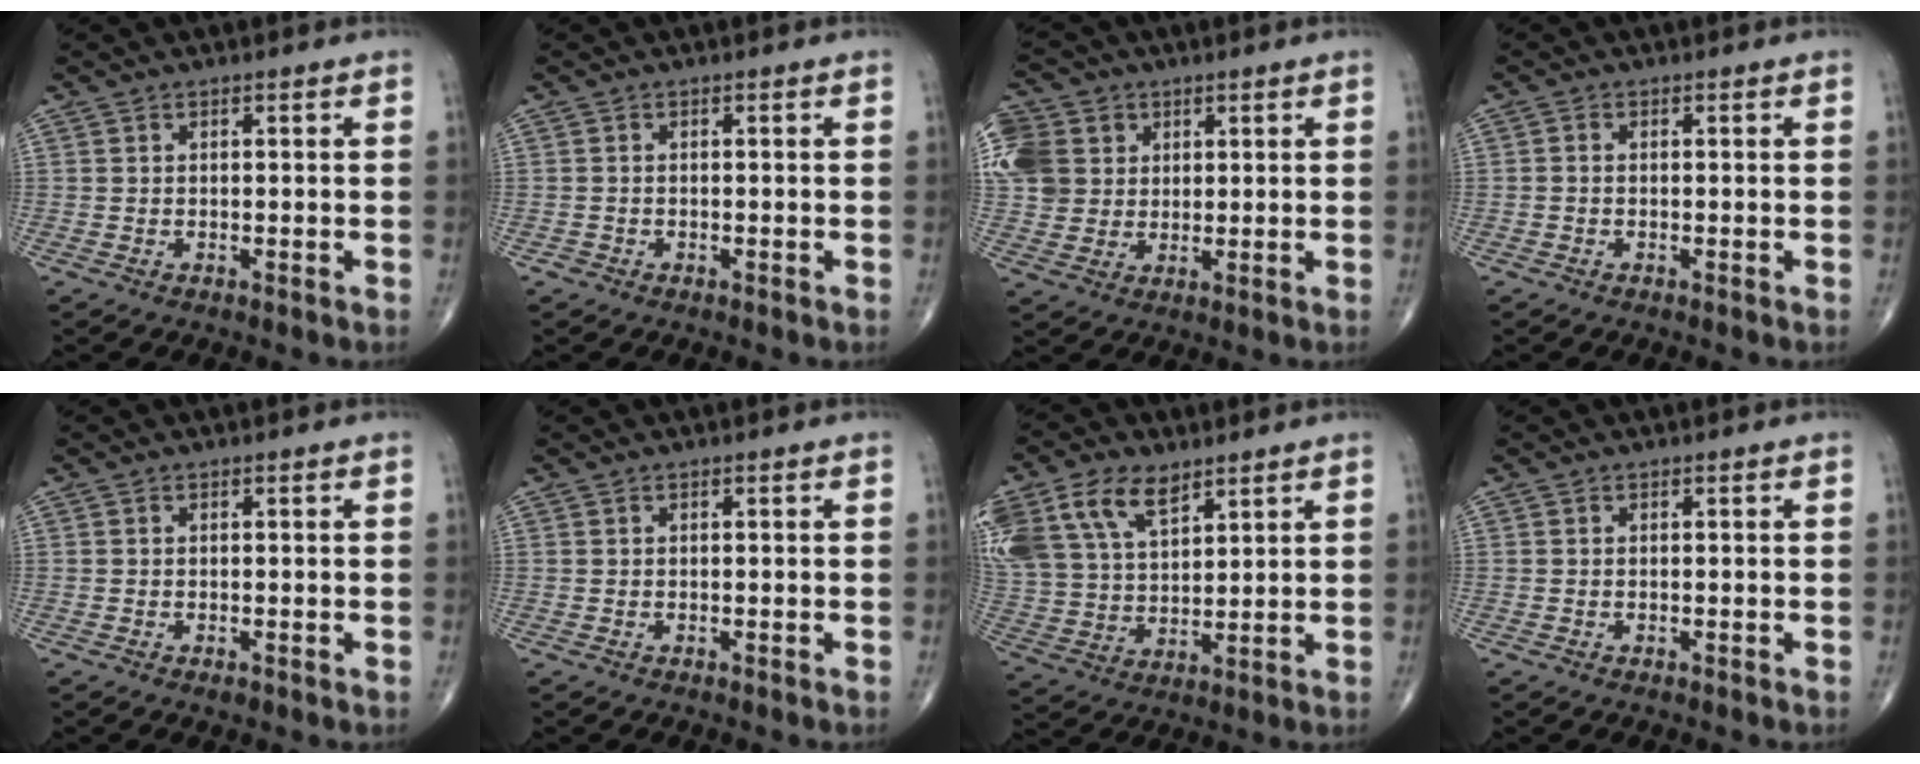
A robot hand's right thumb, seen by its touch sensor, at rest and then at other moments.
{"total": 0.7, "force": [-0.4, 0.6, 0.1], "torque": [0.001, 0.003, -0.012]}
{"total": 14.6, "force": [4.2, 12.4, 6.6], "torque": [-0.150, 0.020, 0.083]}
{"total": 0.7, "force": [-0.2, 0.5, 0.5], "torque": [-0.007, 0.000, -0.008]}
{"total": 0.8, "force": [-0.3, 0.4, 0.6], "torque": [-0.012, -0.003, -0.006]}
{"total": 0.0}
{"total": 18.2, "force": [9.8, 10.7, 11.0], "torque": [-0.242, -0.002, 0.192]}
{"total": 0.0}